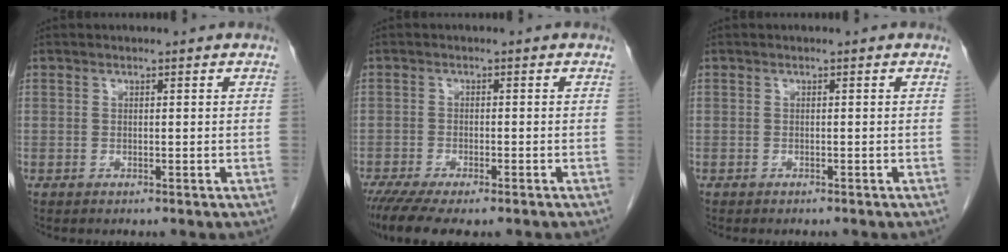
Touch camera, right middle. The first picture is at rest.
{"total": 9.5, "force": [-7.4, 2.2, 5.4], "torque": [-0.083, -0.013, -0.113]}
{"total": 2.7, "force": [-2.4, 0.6, 1.0], "torque": [-0.018, -0.007, -0.027]}